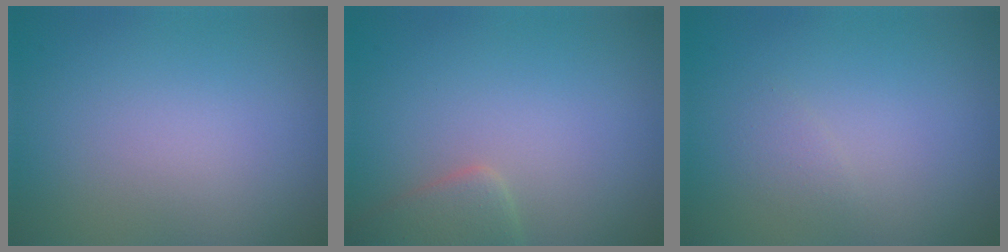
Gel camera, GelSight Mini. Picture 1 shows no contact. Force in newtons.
{"total": 2.5, "press": 2.5, "slide": 0.3}
{"total": 0.8, "press": 0.8, "slide": 0.1}